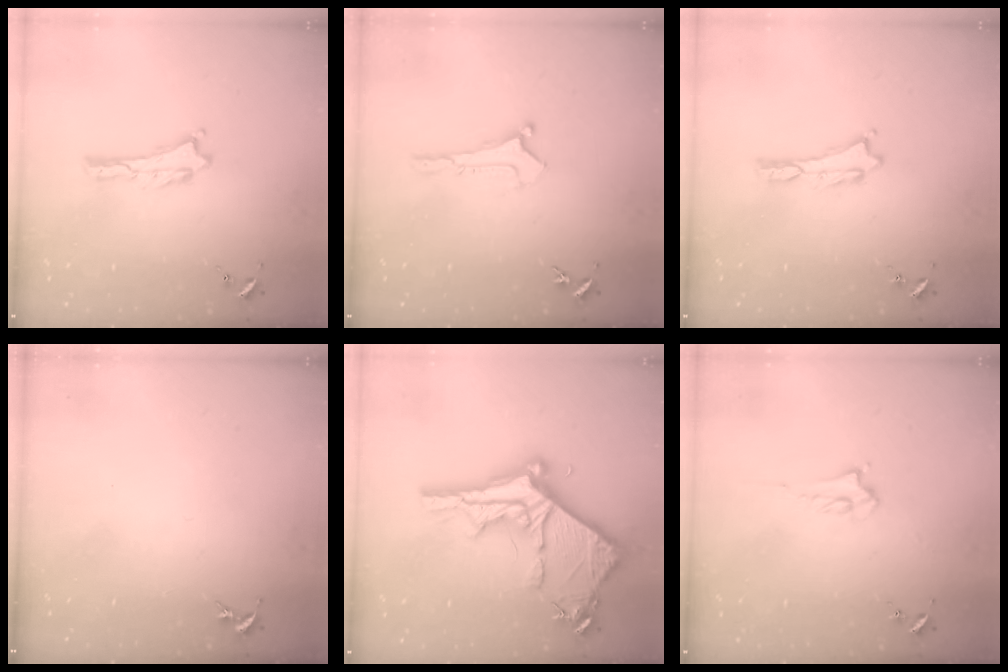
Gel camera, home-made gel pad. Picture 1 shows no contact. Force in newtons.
{"total": 0.0}
{"total": 0.0}
{"total": 0.0}
{"total": 10.5, "press": 10.4, "slide": 1.1}
{"total": 2.0, "press": 1.9, "slide": 0.3}